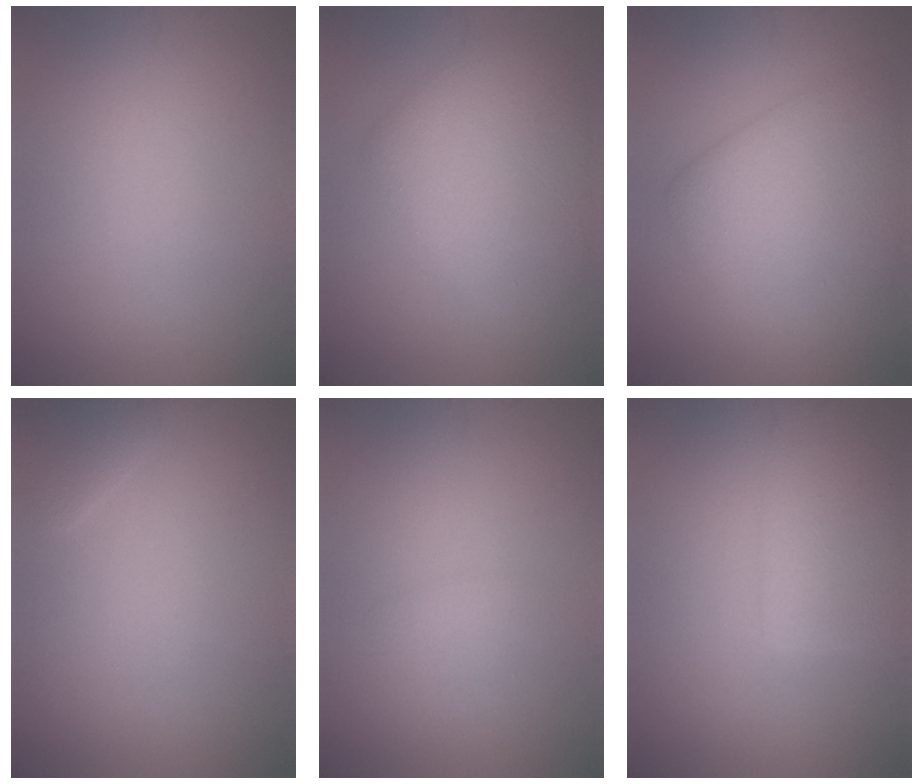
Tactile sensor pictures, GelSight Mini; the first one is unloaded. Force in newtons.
{"total": 6.3, "press": 6.3, "slide": 0.1}
{"total": 7.4, "press": 7.4, "slide": 0.1}
{"total": 1.3, "press": 1.3, "slide": 0.2}
{"total": 1.2, "press": 1.2, "slide": 0.2}
{"total": 4.2, "press": 4.2, "slide": 0.3}